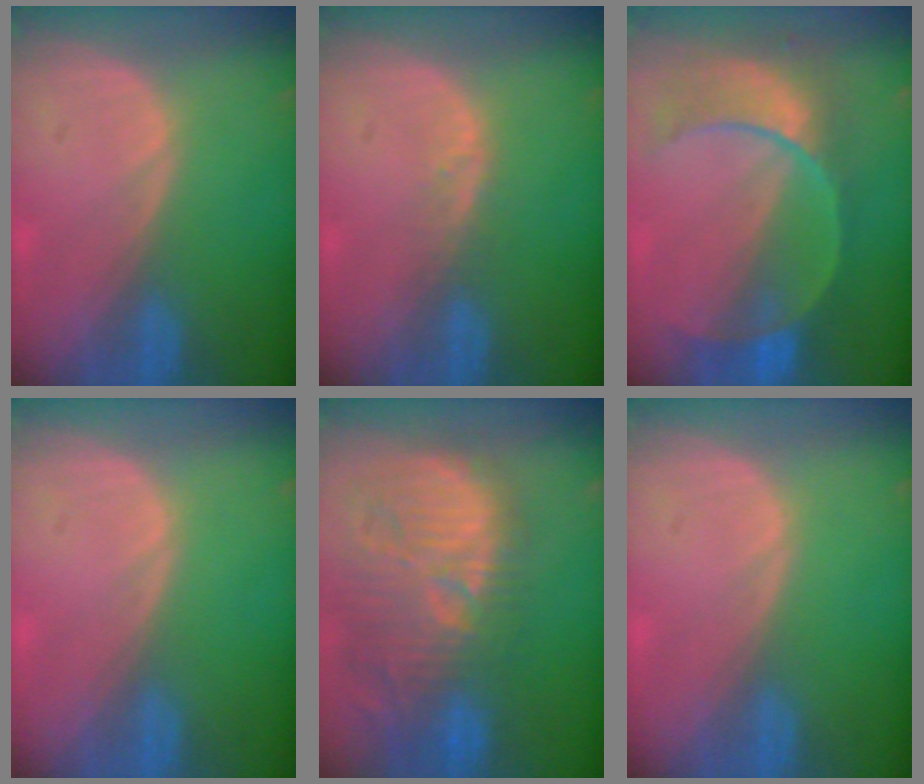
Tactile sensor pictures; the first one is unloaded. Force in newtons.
{"total": 1.7, "press": 1.7, "slide": 0.1}
{"total": 9.4, "press": 8.5, "slide": 4.0}
{"total": 0.0}
{"total": 13.9, "press": 12.7, "slide": 5.5}
{"total": 0.0}